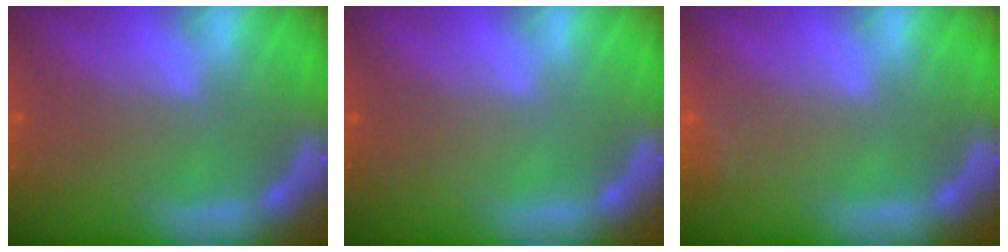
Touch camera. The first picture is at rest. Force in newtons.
{"total": 0.0}
{"total": 1.4}